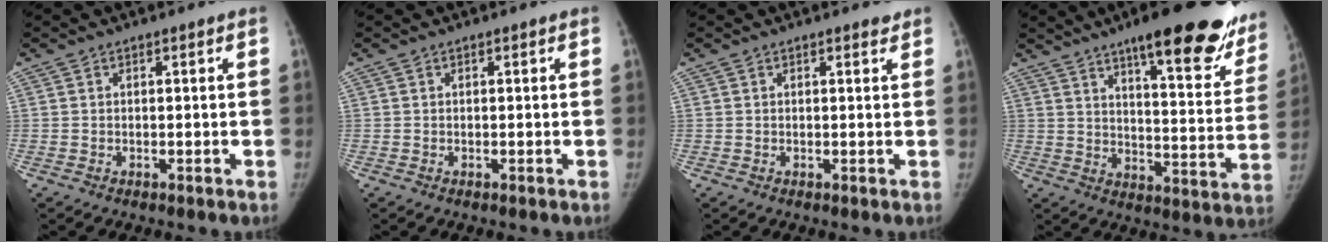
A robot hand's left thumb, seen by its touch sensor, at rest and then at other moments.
{"total": 0.0}
{"total": 0.8, "force": [0.7, 0.3, 0.3], "torque": [-0.004, -0.006, 0.008]}
{"total": 25.7, "force": [17.0, 6.8, 18.0], "torque": [-0.203, -0.070, 0.224]}